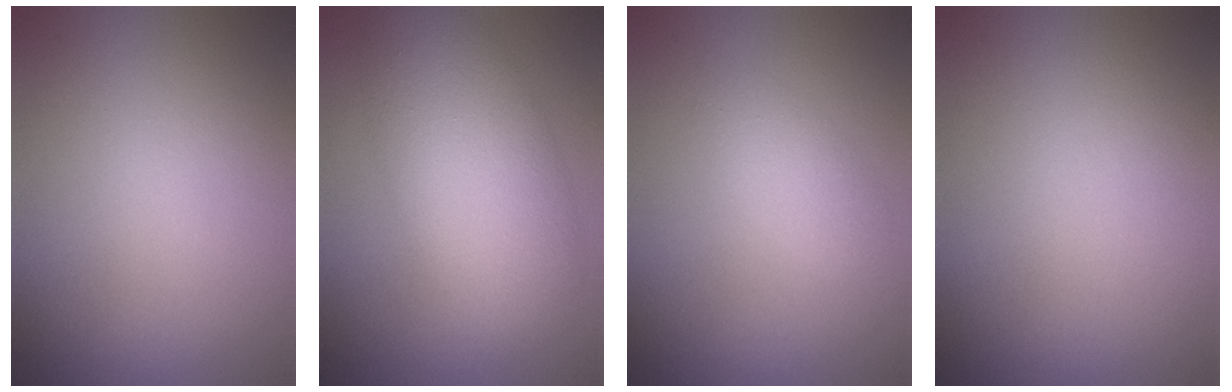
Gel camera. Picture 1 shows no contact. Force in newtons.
{"total": 7.9, "press": 7.9, "slide": 0.2}
{"total": 1.9, "press": 1.9, "slide": 0.1}
{"total": 0.0}